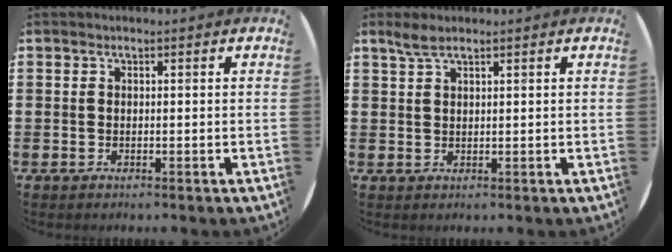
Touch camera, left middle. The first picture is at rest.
{"total": 2.1, "force": [1.7, 0.4, 1.2], "torque": [-0.025, 0.004, 0.030]}